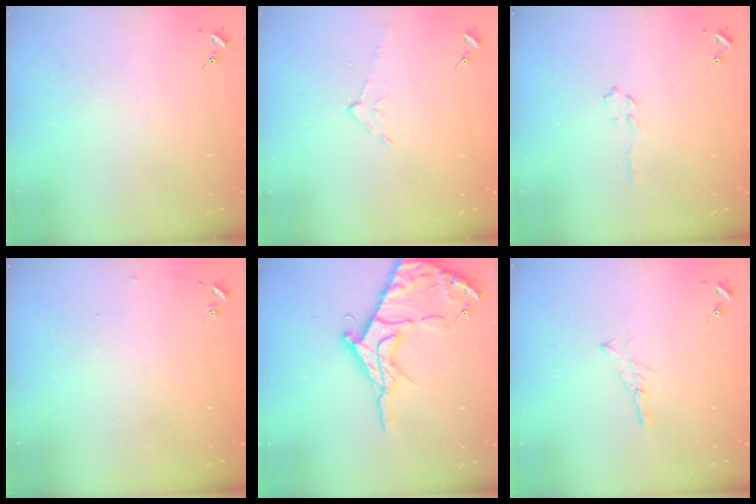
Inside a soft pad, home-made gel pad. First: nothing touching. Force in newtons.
{"total": 4.7, "press": 4.7, "slide": 0.5}
{"total": 3.5, "press": 3.4, "slide": 0.5}
{"total": 2.5, "press": 2.5, "slide": 0.2}
{"total": 16.8, "press": 16.8, "slide": 1.3}
{"total": 3.5, "press": 3.5, "slide": 0.4}